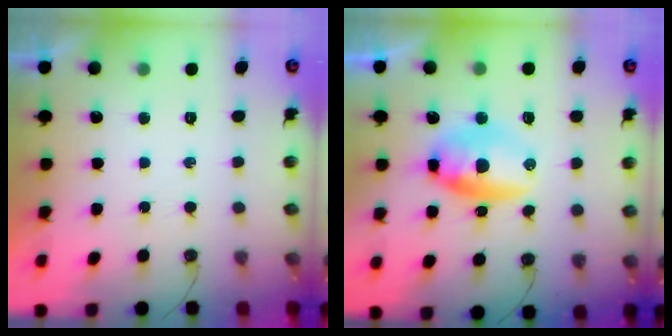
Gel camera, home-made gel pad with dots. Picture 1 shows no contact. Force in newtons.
{"total": 10.4, "press": 9.6, "slide": 4.0}